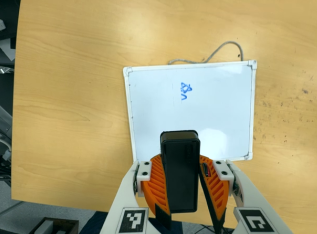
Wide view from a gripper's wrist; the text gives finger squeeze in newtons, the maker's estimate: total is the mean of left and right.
{"total": 9.8, "left": 9.8, "right": 9.8}